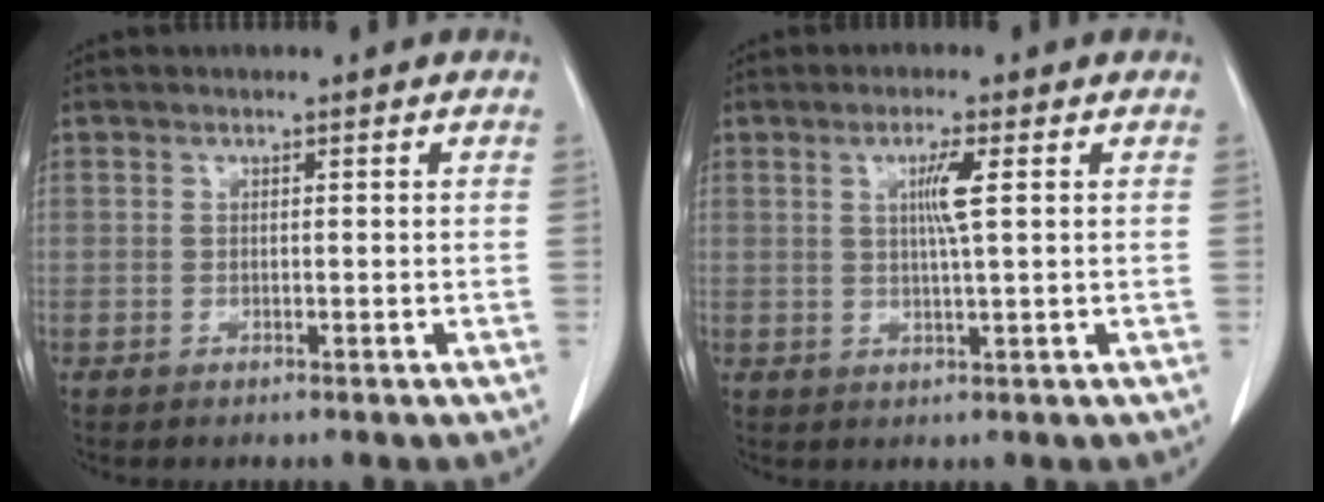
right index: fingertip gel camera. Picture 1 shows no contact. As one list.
[{"total": 3.8, "force": [0.9, -0.4, 3.7], "torque": [-0.068, -0.002, 0.017]}]